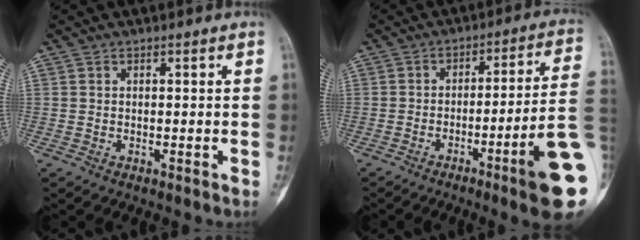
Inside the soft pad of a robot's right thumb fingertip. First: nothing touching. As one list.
[{"total": 15.2, "force": [-5.5, 0.3, 14.1], "torque": [-0.154, 0.026, -0.082]}]